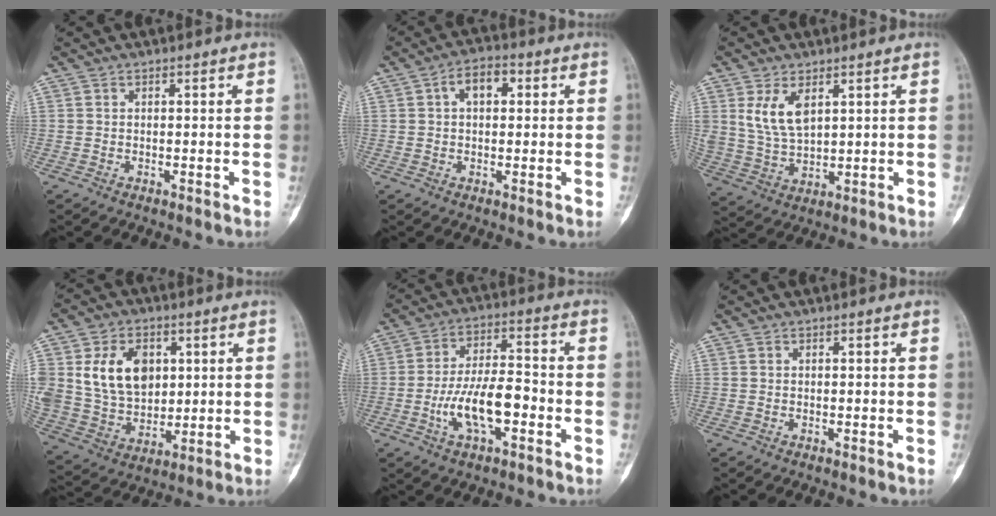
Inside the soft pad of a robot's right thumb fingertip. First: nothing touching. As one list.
[{"total": 5.6, "force": [1.3, 3.4, 4.3], "torque": [-0.062, 0.015, 0.014]}, {"total": 8.0, "force": [3.3, 4.3, 6.0], "torque": [-0.108, -0.014, 0.077]}, {"total": 15.3, "force": [4.1, 11.0, 9.8], "torque": [-0.144, -0.011, 0.088]}, {"total": 11.6, "force": [-3.6, 4.9, 9.9], "torque": [-0.179, 0.031, -0.065]}, {"total": 0.0}]